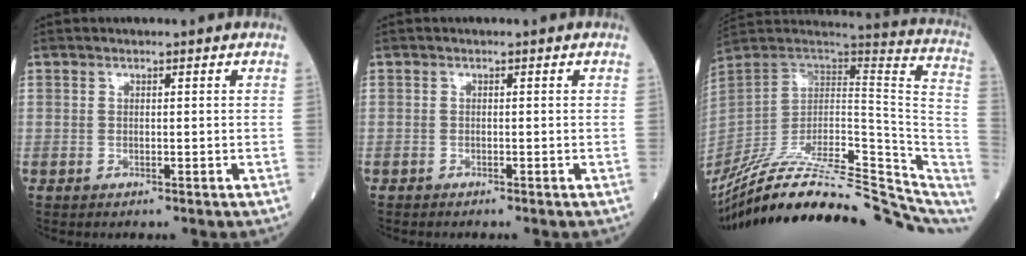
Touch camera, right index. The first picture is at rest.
{"total": 0.5, "force": [-0.5, 0.0, 0.1], "torque": [-0.003, -0.001, -0.012]}
{"total": 30.1, "force": [-25.0, 5.7, 15.9], "torque": [-0.199, 0.003, -0.370]}